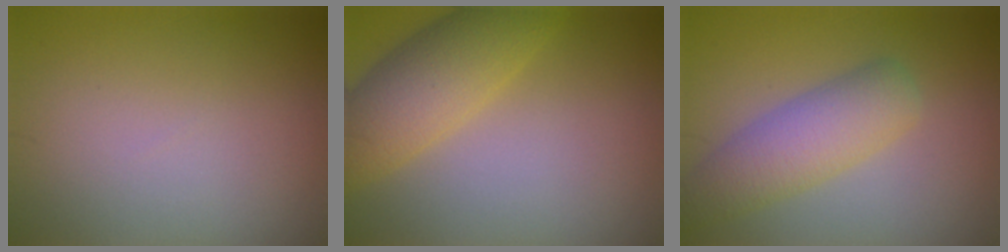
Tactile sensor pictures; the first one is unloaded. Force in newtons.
{"total": 5.9, "press": 5.9, "slide": 0.2}
{"total": 4.9, "press": 4.9, "slide": 0.3}